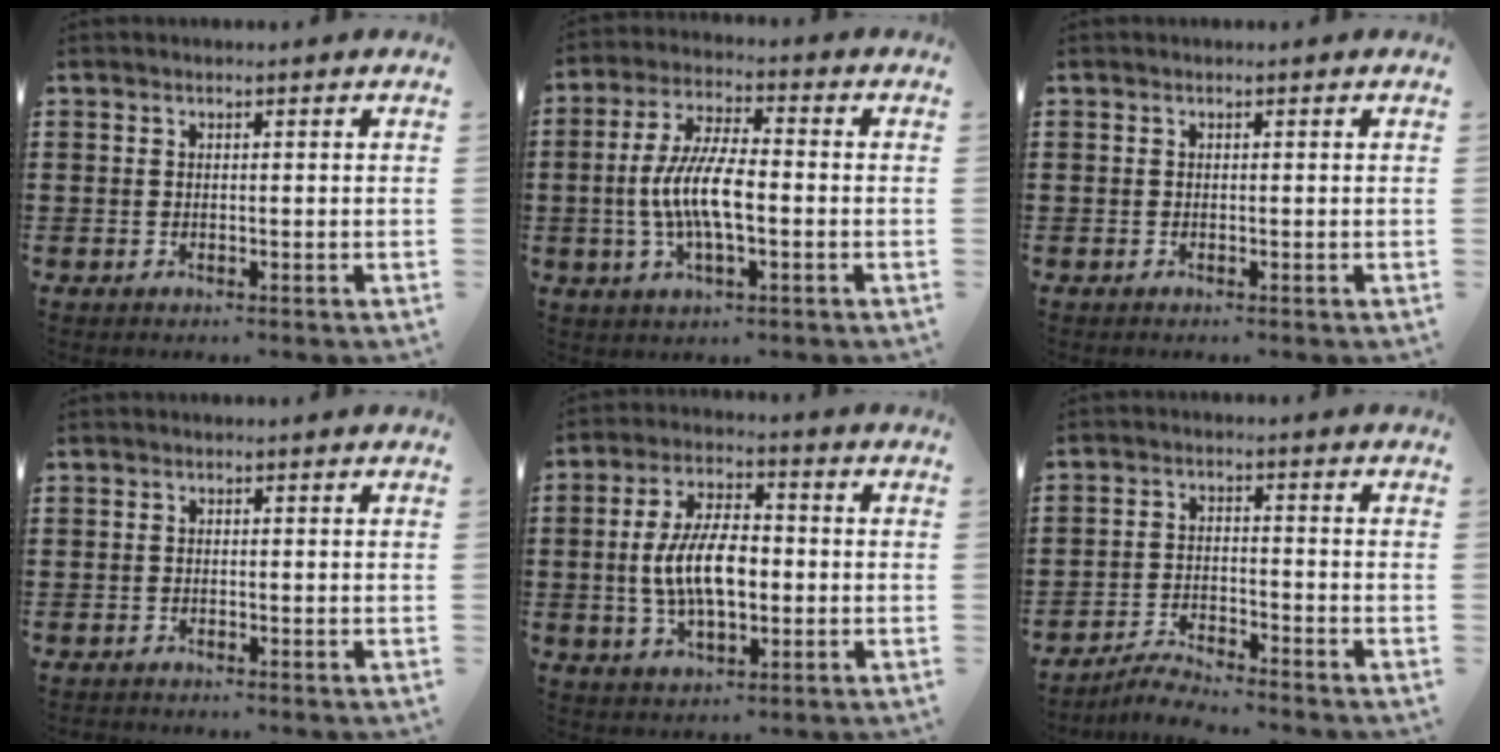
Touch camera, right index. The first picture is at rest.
{"total": 8.7, "force": [-1.6, 2.8, 8.1], "torque": [-0.180, -0.010, -0.036]}
{"total": 0.0}
{"total": 0.6, "force": [-0.6, 0.1, -0.1], "torque": [0.002, 0.003, -0.013]}
{"total": 9.2, "force": [-0.6, 4.3, 8.2], "torque": [-0.173, 0.003, -0.016]}
{"total": 3.7, "force": [-3.6, 0.1, 0.5], "torque": [-0.013, 0.007, -0.074]}